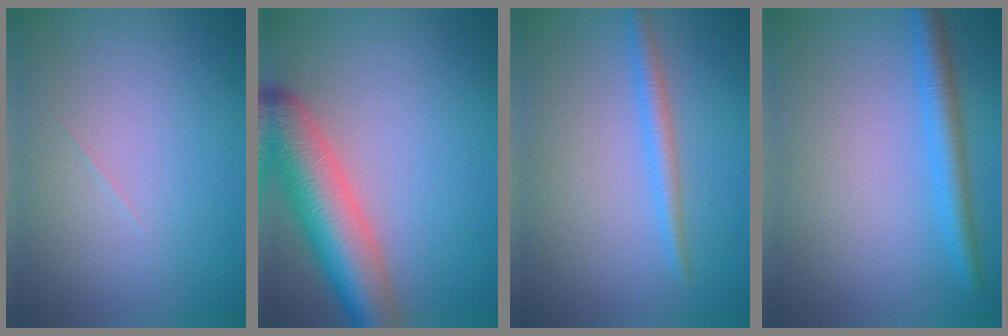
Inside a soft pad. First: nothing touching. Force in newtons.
{"total": 8.1, "press": 8.1, "slide": 0.5}
{"total": 2.1, "press": 2.0, "slide": 0.2}
{"total": 3.0, "press": 3.0, "slide": 0.2}